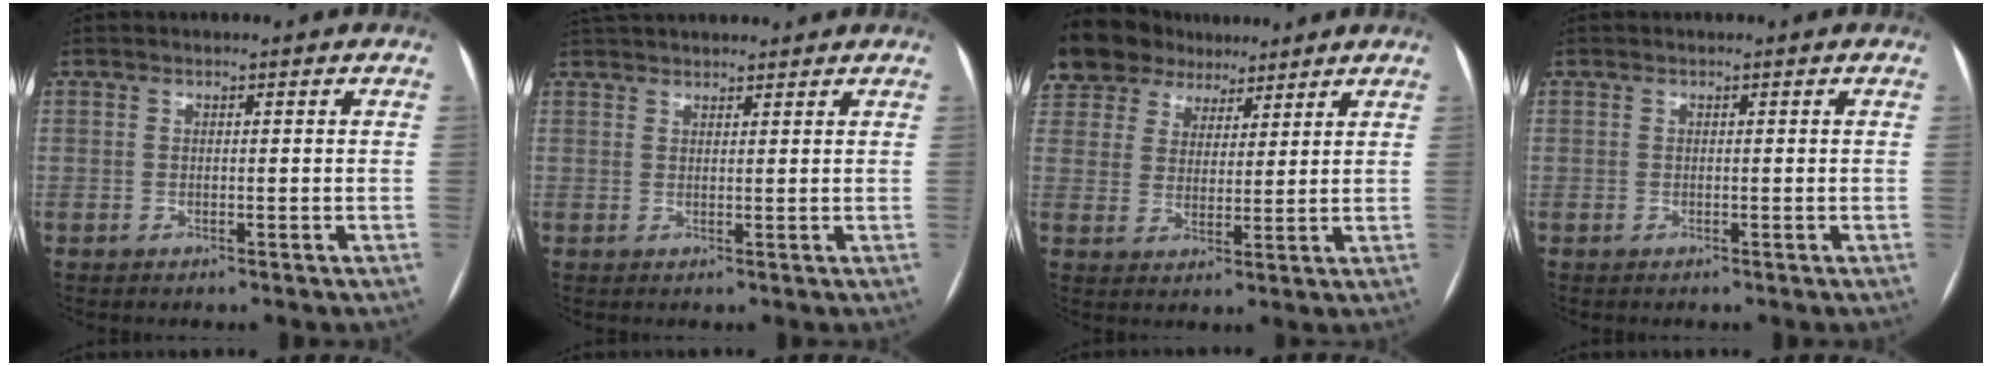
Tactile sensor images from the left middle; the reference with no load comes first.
{"total": 8.7, "force": [7.9, 1.9, 3.0], "torque": [-0.046, 0.043, 0.118]}
{"total": 16.5, "force": [12.0, 10.3, 4.8], "torque": [-0.140, 0.048, 0.222]}
{"total": 0.0}